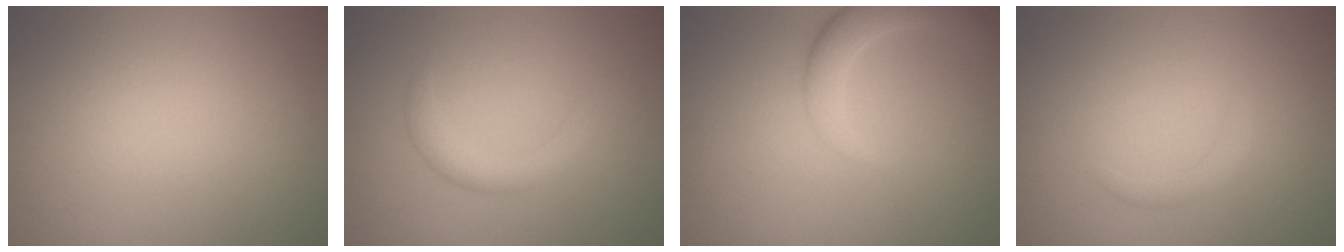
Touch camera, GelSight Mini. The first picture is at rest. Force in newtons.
{"total": 2.1, "press": 2.1, "slide": 0.2}
{"total": 3.4, "press": 3.4, "slide": 0.4}
{"total": 0.9, "press": 0.9, "slide": 0.0}